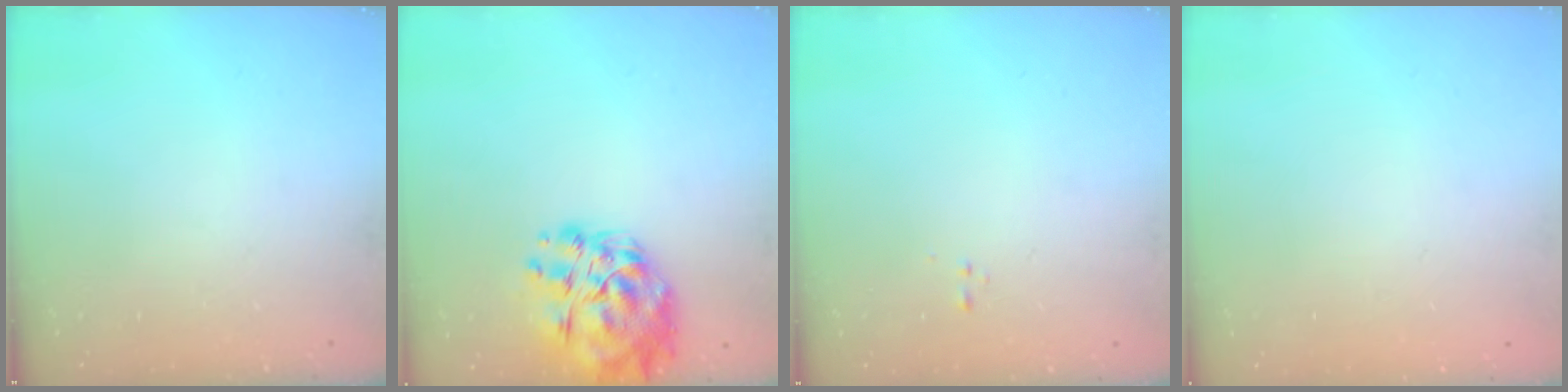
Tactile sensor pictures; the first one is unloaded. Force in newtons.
{"total": 15.5, "press": 14.9, "slide": 4.1}
{"total": 0.0}
{"total": 1.6, "press": 1.6, "slide": 0.2}